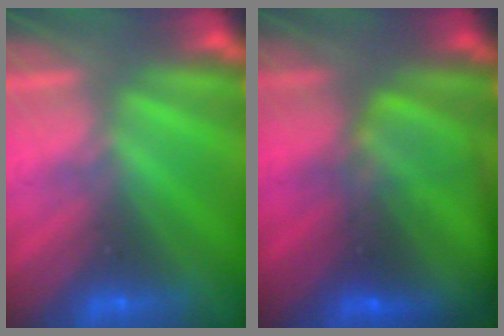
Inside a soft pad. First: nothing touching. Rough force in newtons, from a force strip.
{"total": 5.6}